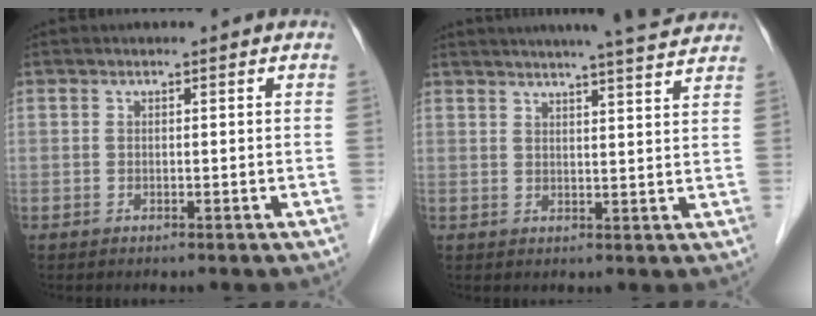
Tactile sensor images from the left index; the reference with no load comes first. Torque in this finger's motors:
{"motor_torque": [0.92, -0.98, 0.41, 0.07]}